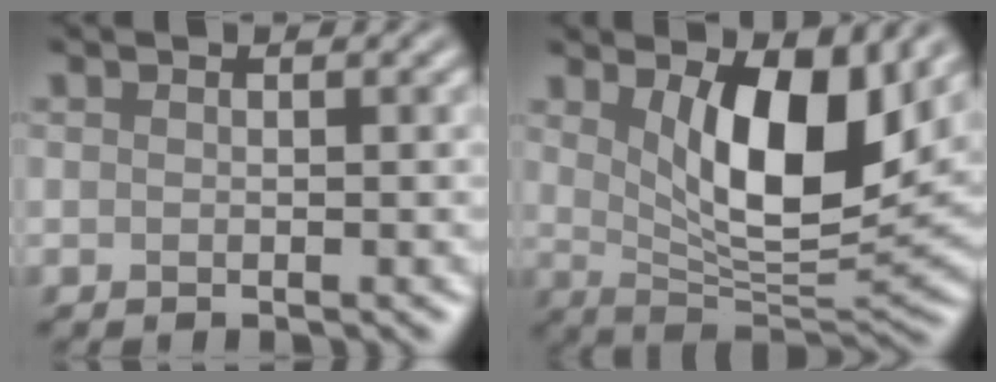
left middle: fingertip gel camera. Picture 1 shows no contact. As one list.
[{"total": 9.2, "force": [2.9, 3.6, 7.9], "torque": [-0.131, -0.021, 0.054]}]